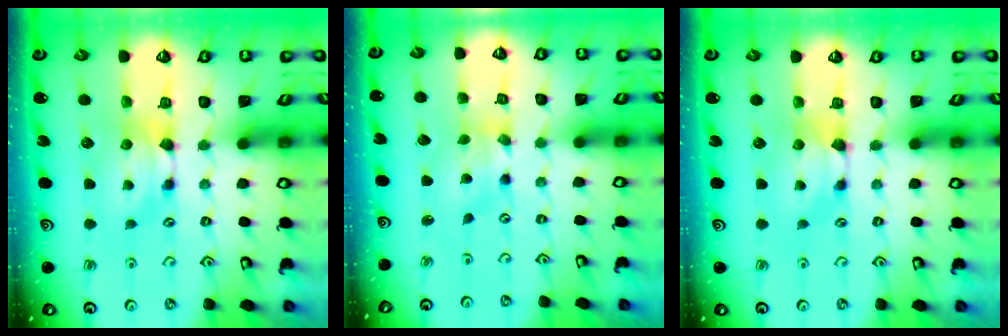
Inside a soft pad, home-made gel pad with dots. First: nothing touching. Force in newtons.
{"total": 2.4, "press": 1.9, "slide": 1.4}
{"total": 0.0}